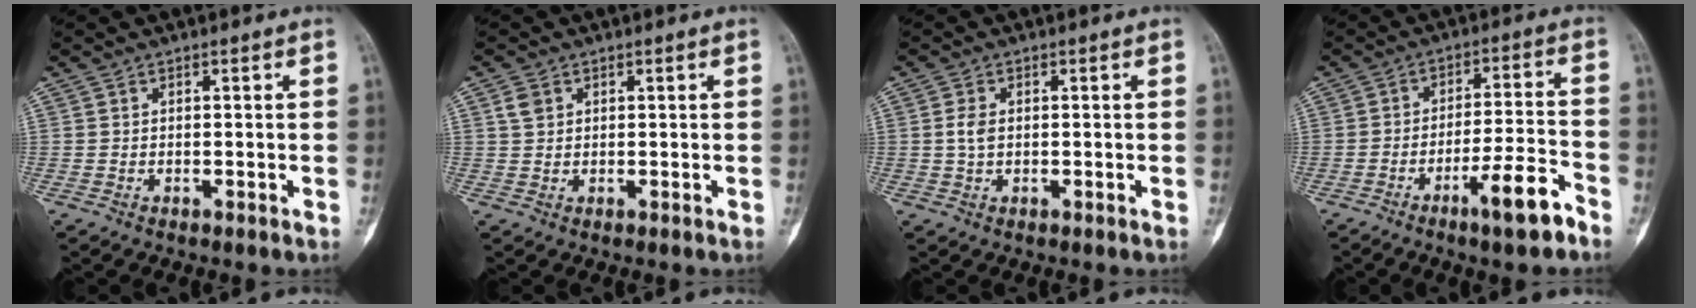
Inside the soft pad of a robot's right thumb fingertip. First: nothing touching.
{"total": 2.2, "force": [1.0, 1.7, 1.0], "torque": [-0.014, 0.003, 0.020]}
{"total": 2.4, "force": [0.1, 1.4, 1.9], "torque": [-0.038, 0.003, 0.000]}
{"total": 9.7, "force": [-6.1, 1.5, 7.4], "torque": [-0.119, 0.042, -0.095]}